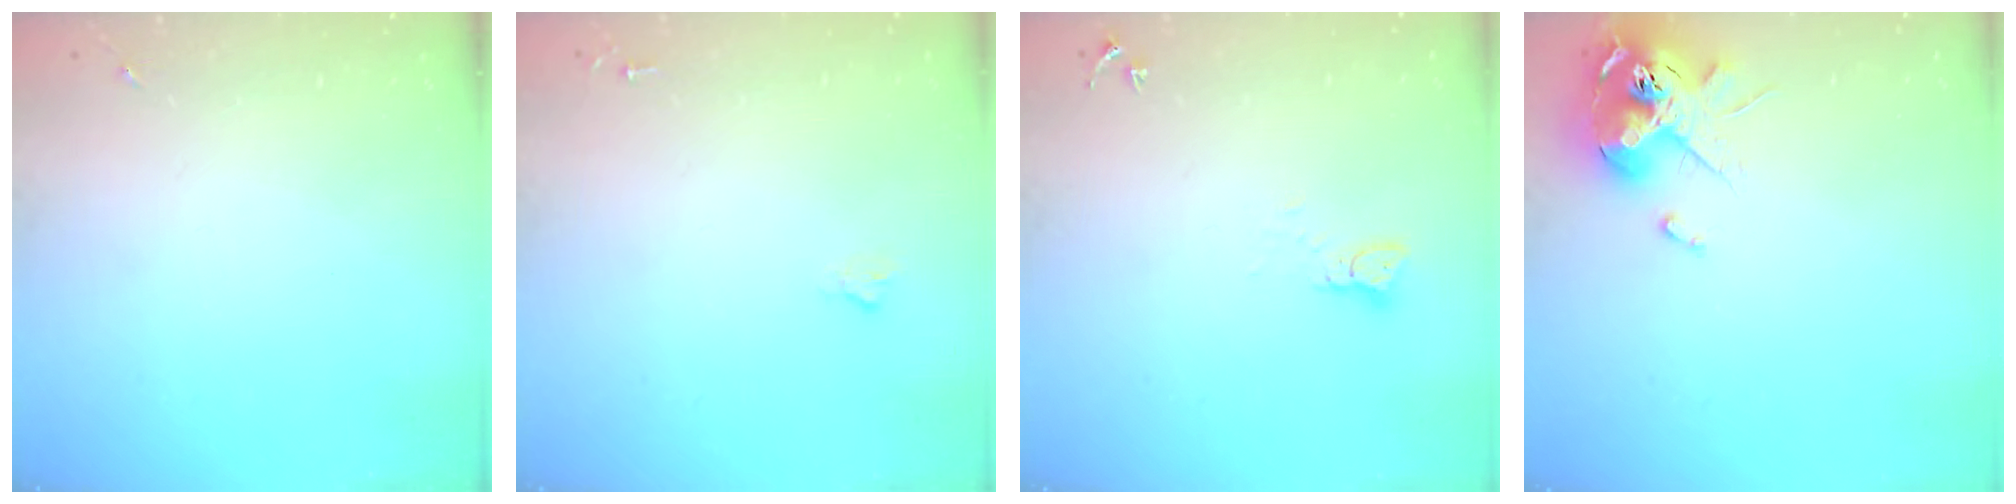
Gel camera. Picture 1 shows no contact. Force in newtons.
{"total": 1.6, "press": 1.6, "slide": 0.2}
{"total": 3.3, "press": 3.3, "slide": 0.1}
{"total": 13.4, "press": 13.3, "slide": 1.4}